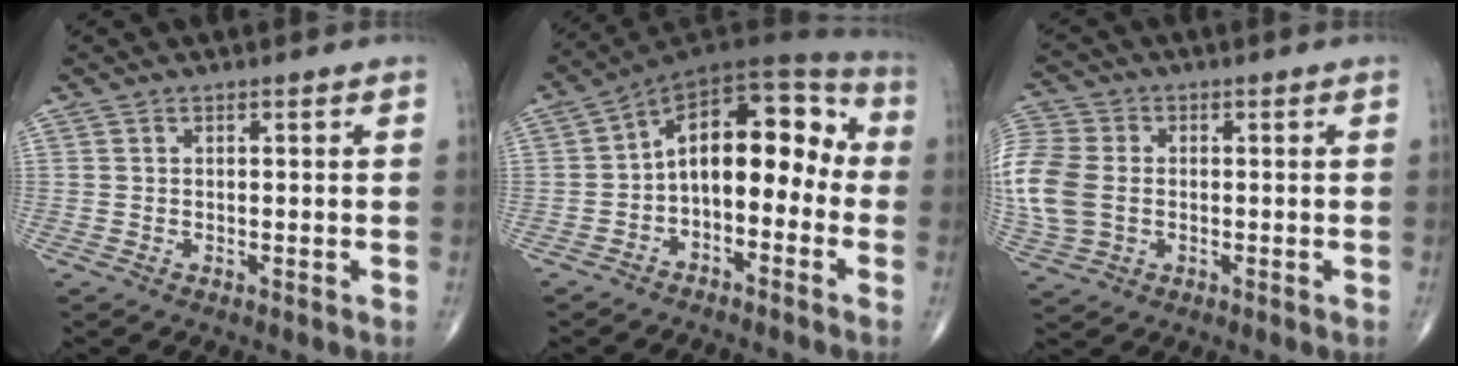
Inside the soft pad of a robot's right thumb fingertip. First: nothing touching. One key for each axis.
{"total": 14.3, "fx": -1.6, "fy": 8.2, "fz": 11.6, "tx": -0.135, "ty": 0.056, "tz": -0.040}
{"total": 15.9, "fx": -0.9, "fy": 12.2, "fz": 10.1, "tx": -0.276, "ty": 0.008, "tz": -0.013}